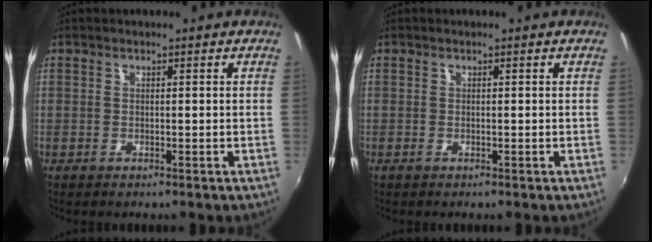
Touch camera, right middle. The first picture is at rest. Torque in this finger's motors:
{"motor_torque": [0.12, 0.01, 0.01, 0.00]}